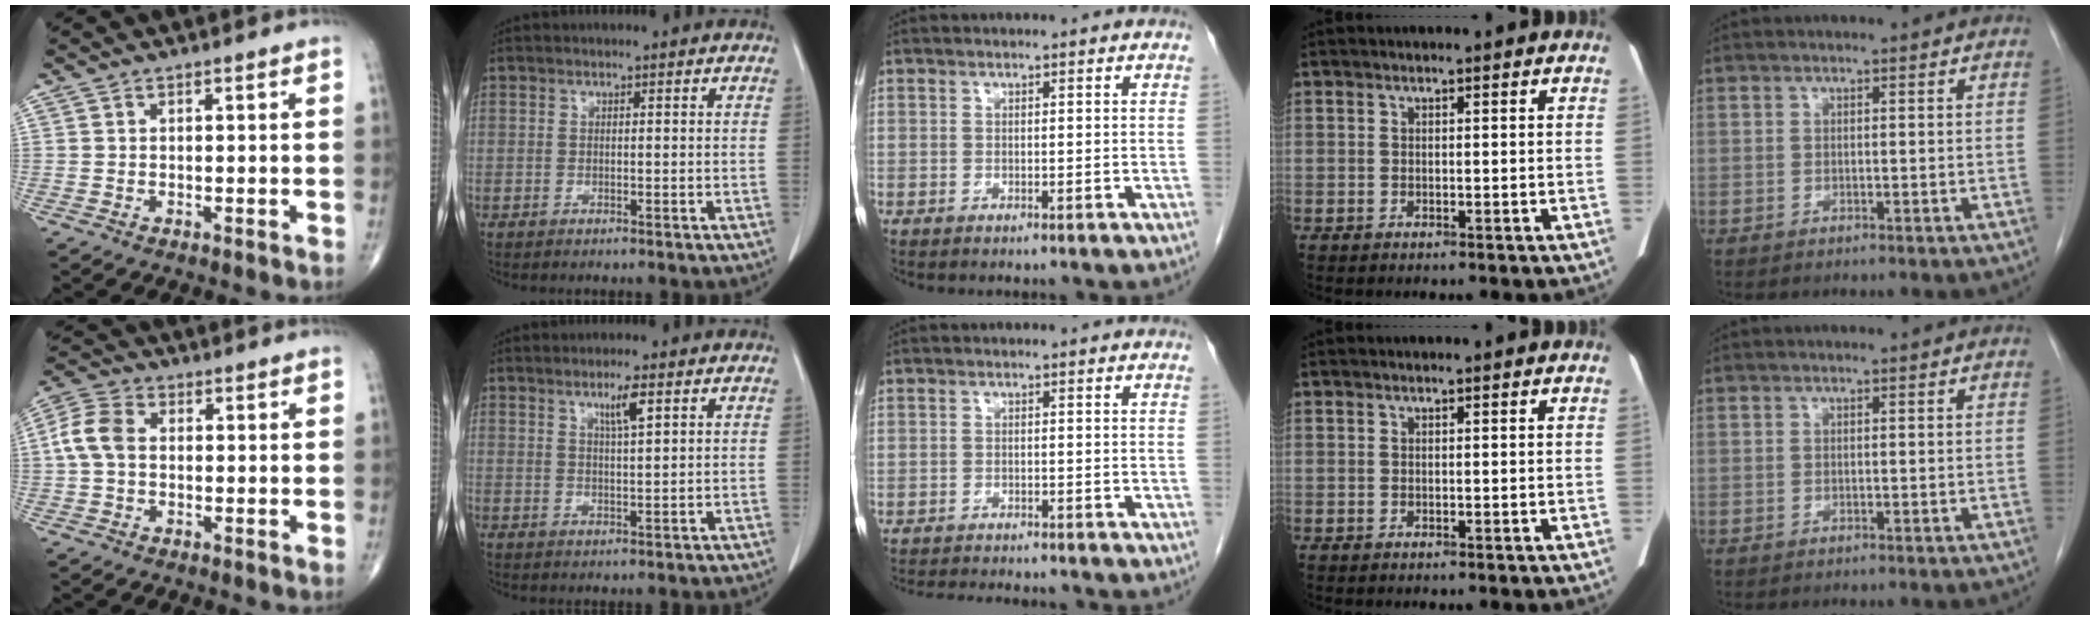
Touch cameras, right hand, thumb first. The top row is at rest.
{"thumb": {"total": 6.7, "force": [0.2, 4.7, 4.8], "torque": [-0.104, 0.020, -0.003]}, "index": {"total": 3.5, "force": [1.9, -0.1, 3.0], "torque": [-0.053, -0.004, 0.032]}, "middle": {"total": 8.5, "force": [-7.9, 1.0, 2.8], "torque": [-0.043, -0.011, -0.112]}}